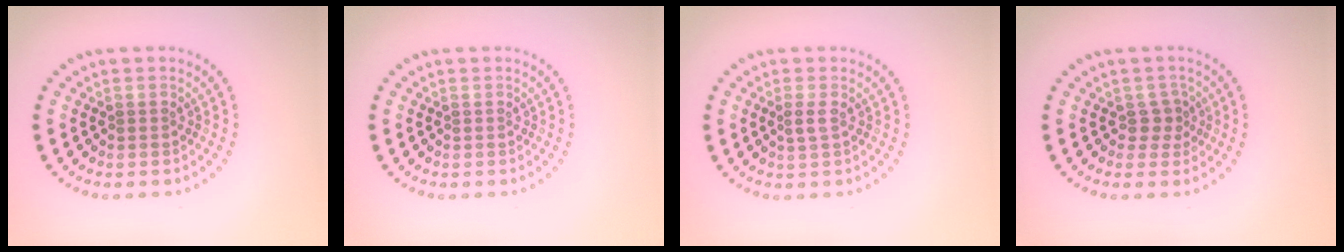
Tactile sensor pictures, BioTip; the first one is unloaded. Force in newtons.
{"total": 0.0}
{"total": 0.9, "press": 0.8, "slide": 0.3}
{"total": 1.6, "press": 1.2, "slide": 1.0}